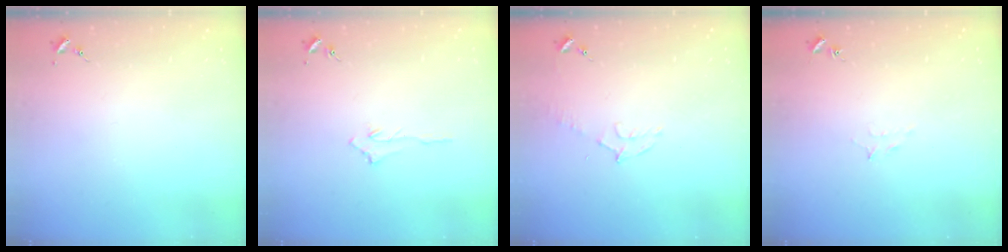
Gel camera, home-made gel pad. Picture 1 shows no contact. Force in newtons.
{"total": 2.9, "press": 2.9, "slide": 0.4}
{"total": 7.3, "press": 7.2, "slide": 0.9}
{"total": 5.3, "press": 5.1, "slide": 1.0}